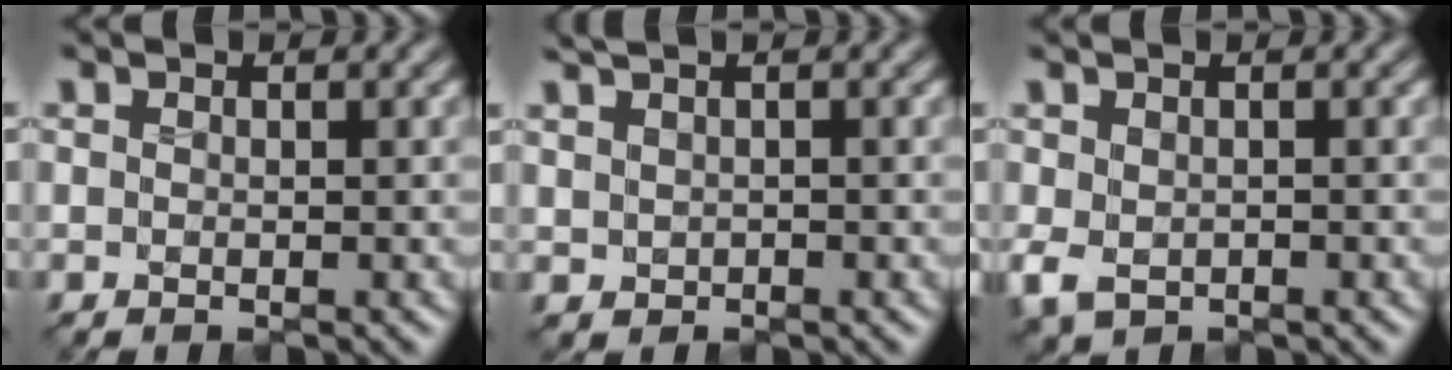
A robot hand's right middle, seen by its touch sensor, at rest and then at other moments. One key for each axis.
{"total": 1.1, "fx": 1.1, "fy": 0.2, "fz": 0.2, "tx": -0.009, "ty": 0.009, "tz": 0.024}
{"total": 1.8, "fx": -0.2, "fy": 1.3, "fz": 1.2, "tx": -0.039, "ty": 0.002, "tz": -0.004}